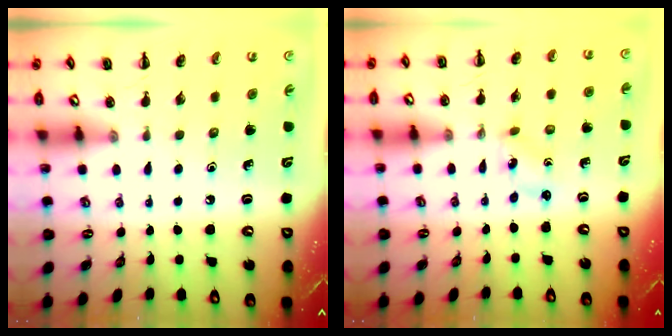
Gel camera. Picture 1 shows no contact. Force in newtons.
{"total": 0.0}